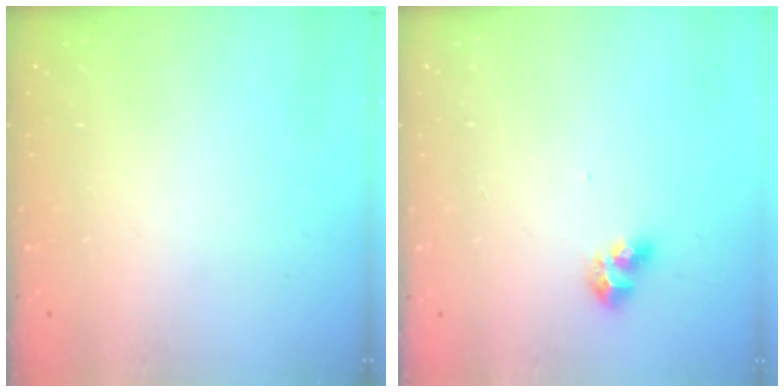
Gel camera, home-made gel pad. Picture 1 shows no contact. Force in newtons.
{"total": 6.8, "press": 6.8, "slide": 0.6}